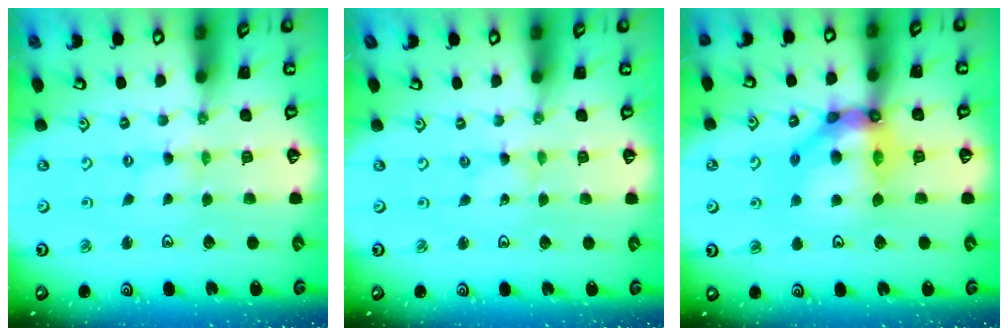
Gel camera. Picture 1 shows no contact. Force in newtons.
{"total": 0.0}
{"total": 15.2, "press": 15.1, "slide": 1.5}